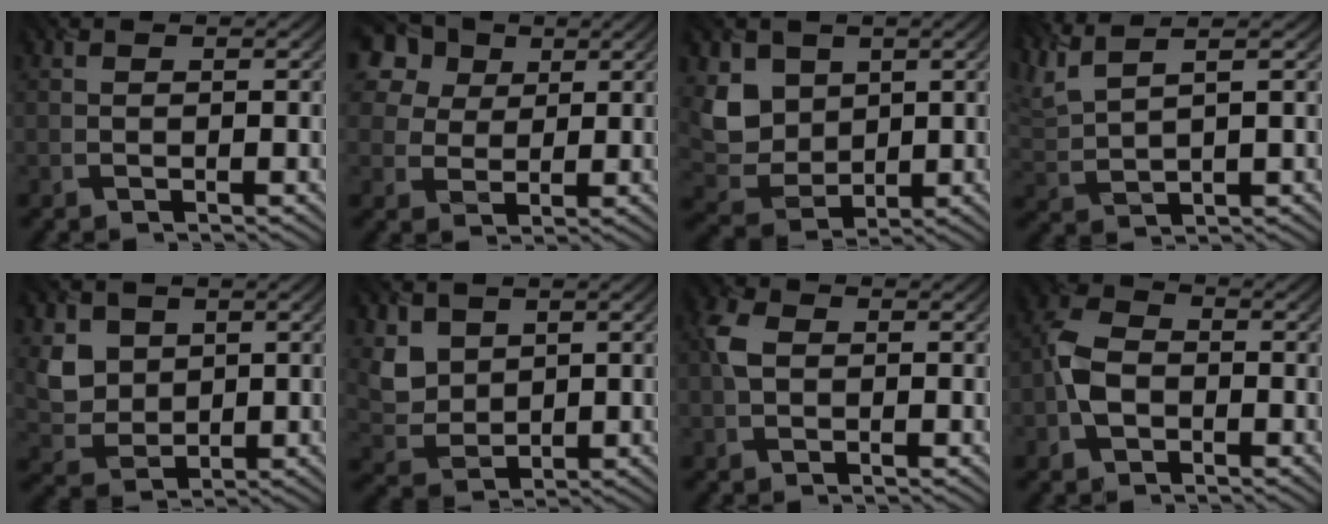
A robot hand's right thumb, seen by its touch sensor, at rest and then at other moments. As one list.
[{"total": 11.8, "force": [6.4, 8.3, 5.4], "torque": [-0.163, 0.032, 0.112]}, {"total": 7.0, "force": [2.5, 5.6, 3.4], "torque": [-0.098, -0.012, 0.044]}, {"total": 6.1, "force": [4.1, 1.5, 4.4], "torque": [-0.105, 0.024, 0.085]}, {"total": 5.2, "force": [2.2, 4.2, 2.2], "torque": [-0.072, -0.019, 0.046]}, {"total": 4.8, "force": [2.5, 3.4, 2.1], "torque": [-0.064, -0.013, 0.055]}, {"total": 2.9, "force": [0.1, 2.1, 2.0], "torque": [-0.050, 0.006, -0.005]}, {"total": 4.9, "force": [-1.4, 3.5, 3.1], "torque": [-0.072, 0.004, -0.038]}]